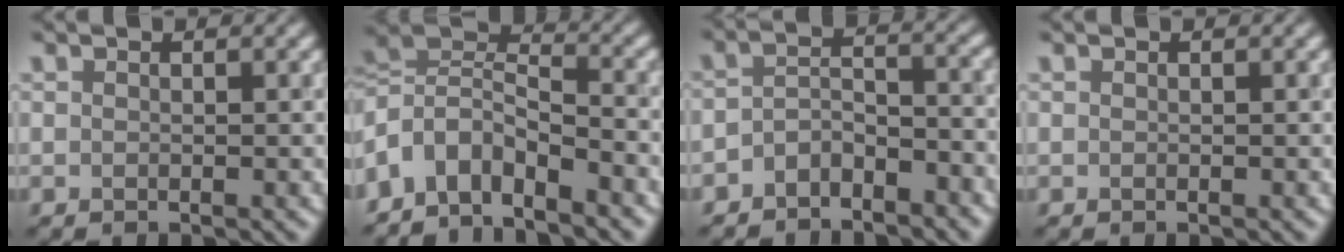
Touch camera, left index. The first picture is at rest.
{"total": 6.4, "force": [-3.8, 3.3, 4.0], "torque": [-0.069, 0.006, -0.082]}
{"total": 3.5, "force": [-2.5, 1.5, 2.0], "torque": [-0.038, 0.005, -0.052]}
{"total": 0.0}